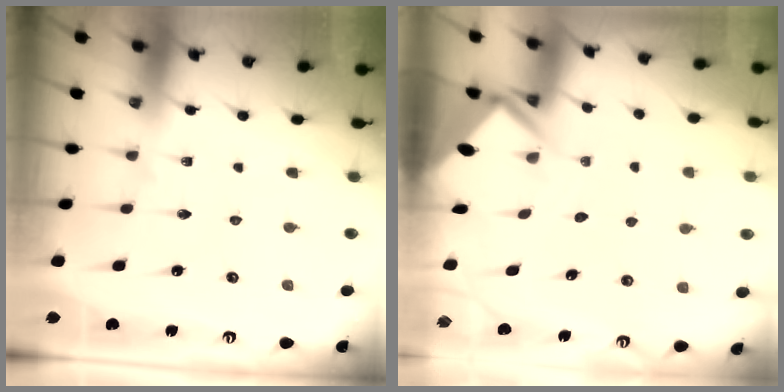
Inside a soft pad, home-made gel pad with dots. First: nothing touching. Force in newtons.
{"total": 3.9, "press": 3.9, "slide": 0.4}